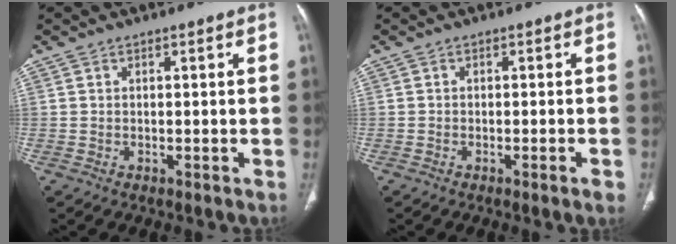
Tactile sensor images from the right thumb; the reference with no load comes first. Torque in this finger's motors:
{"motor_torque": [-0.32, -0.02, -0.53, 0.39, -0.11]}